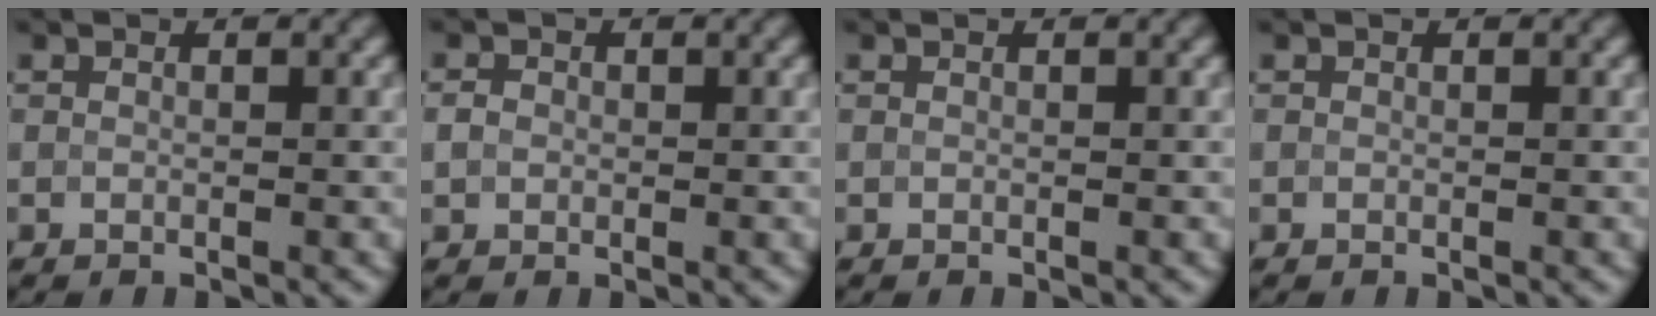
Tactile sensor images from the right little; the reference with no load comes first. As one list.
[{"total": 1.1, "force": [0.0, 1.0, 0.5], "torque": [-0.011, 0.004, -0.003]}, {"total": 0.0}, {"total": 0.0}]